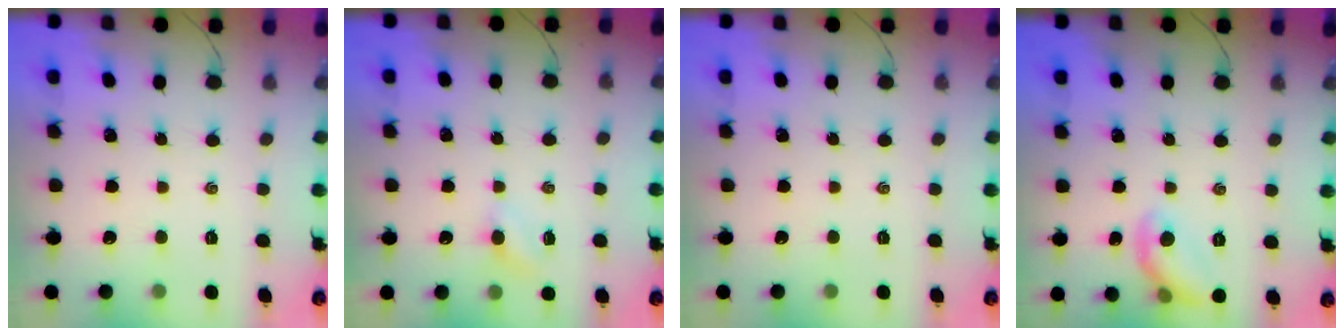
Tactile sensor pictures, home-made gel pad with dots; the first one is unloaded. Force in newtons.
{"total": 3.6, "press": 3.4, "slide": 1.2}
{"total": 0.0}
{"total": 8.6, "press": 8.5, "slide": 1.6}